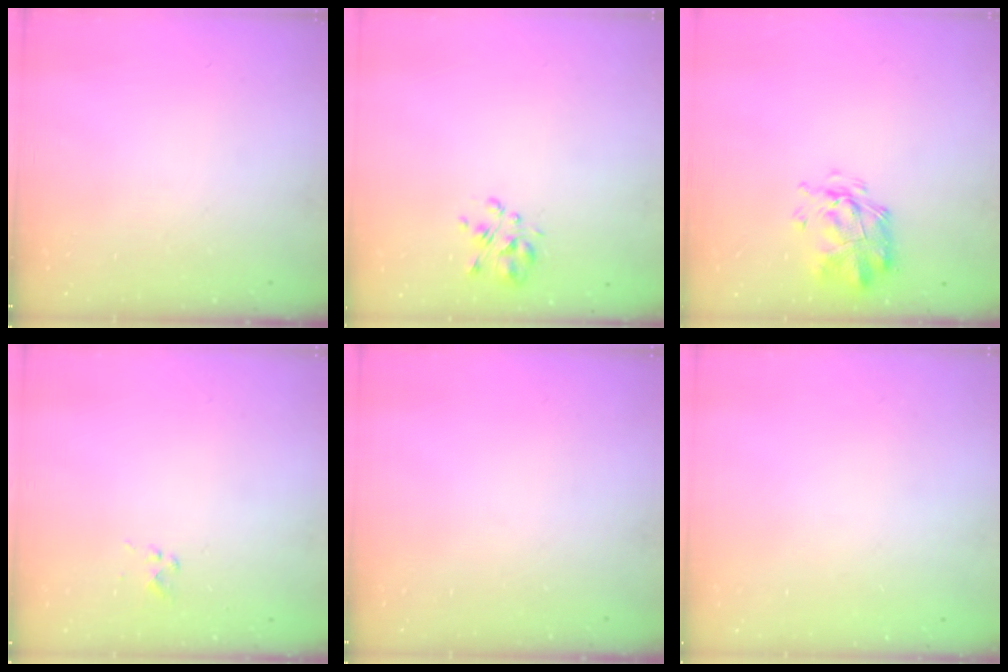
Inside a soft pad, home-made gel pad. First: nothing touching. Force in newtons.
{"total": 3.3, "press": 3.1, "slide": 1.0}
{"total": 3.0, "press": 2.8, "slide": 1.0}
{"total": 0.9, "press": 0.8, "slide": 0.3}
{"total": 0.0}
{"total": 1.6, "press": 1.6, "slide": 0.1}